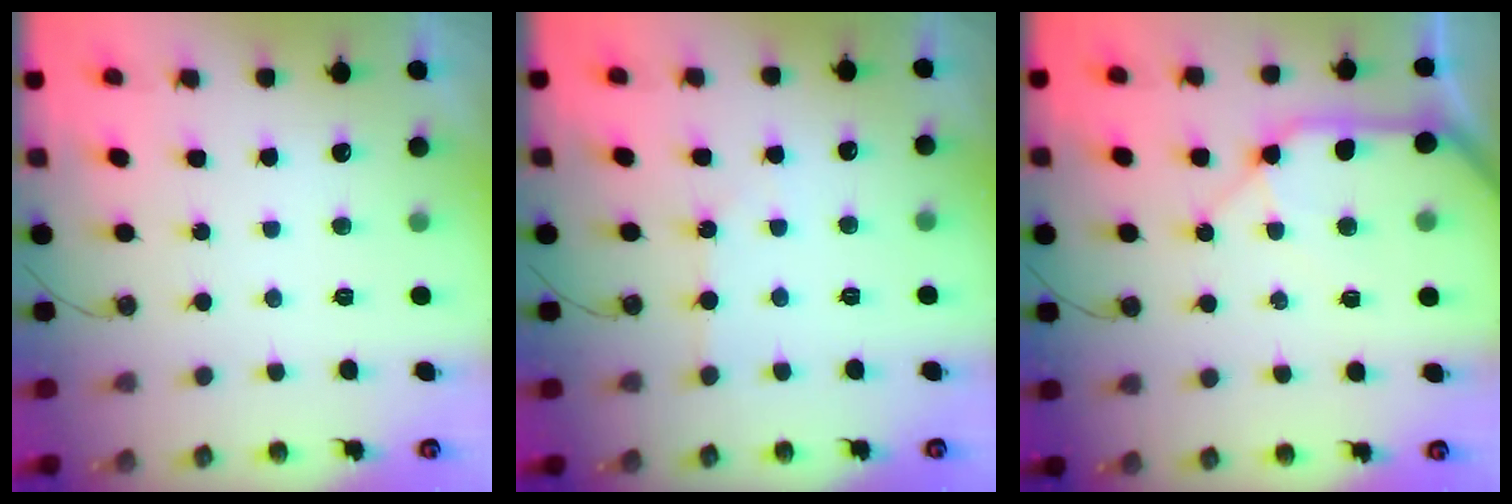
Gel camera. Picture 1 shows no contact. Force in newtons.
{"total": 2.3, "press": 2.2, "slide": 0.4}
{"total": 12.4, "press": 12.2, "slide": 1.9}